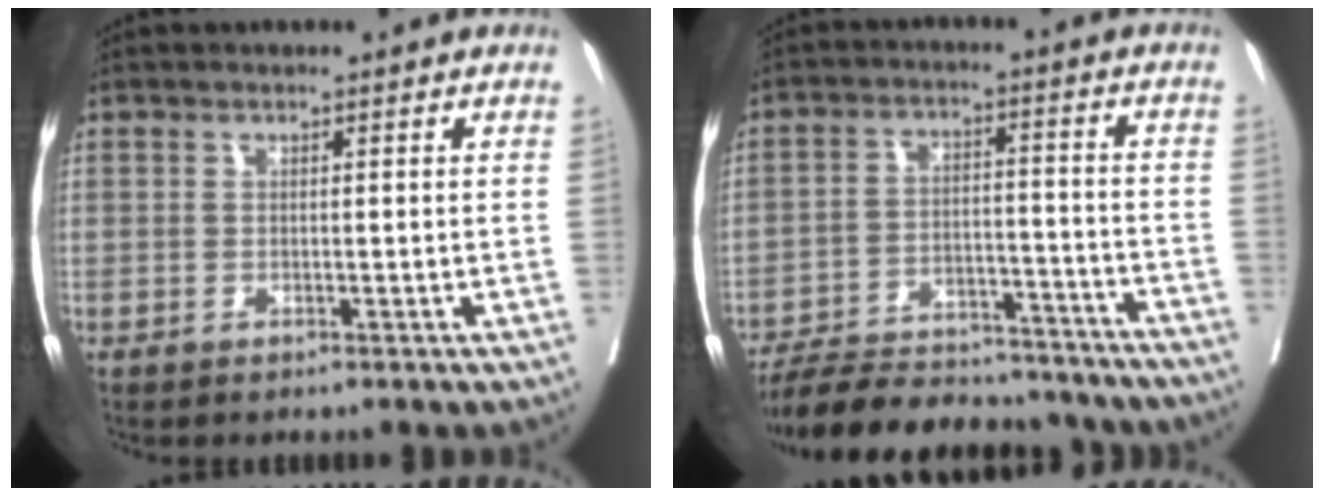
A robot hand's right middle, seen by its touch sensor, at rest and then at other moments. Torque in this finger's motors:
{"motor_torque": [0.98, -1.16, 0.57, 0.12]}